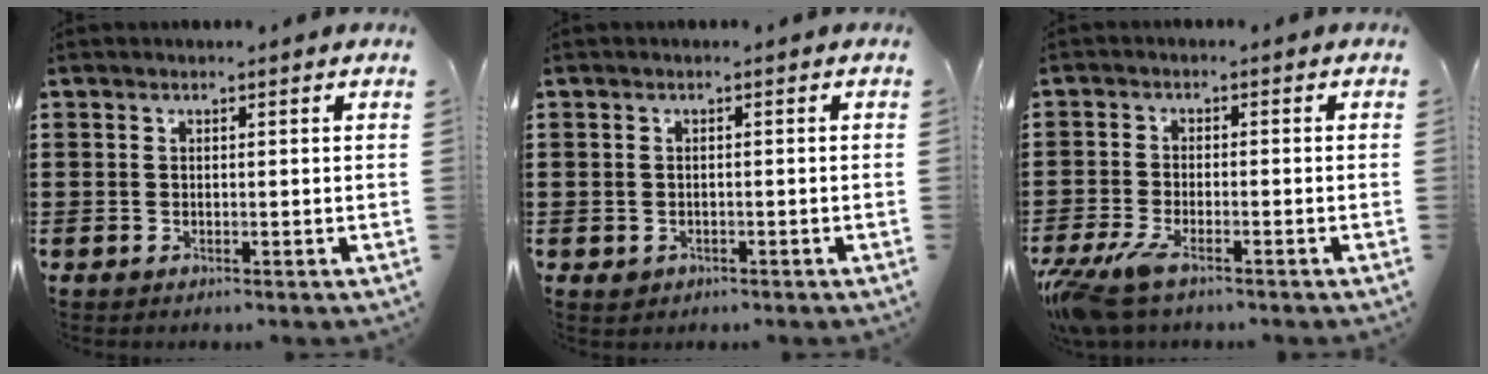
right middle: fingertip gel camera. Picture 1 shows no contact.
{"total": 0.7, "force": [-0.3, 0.6, 0.2], "torque": [-0.007, 0.003, -0.009]}
{"total": 5.0, "force": [-4.0, 0.9, 2.9], "torque": [-0.084, -0.017, -0.082]}